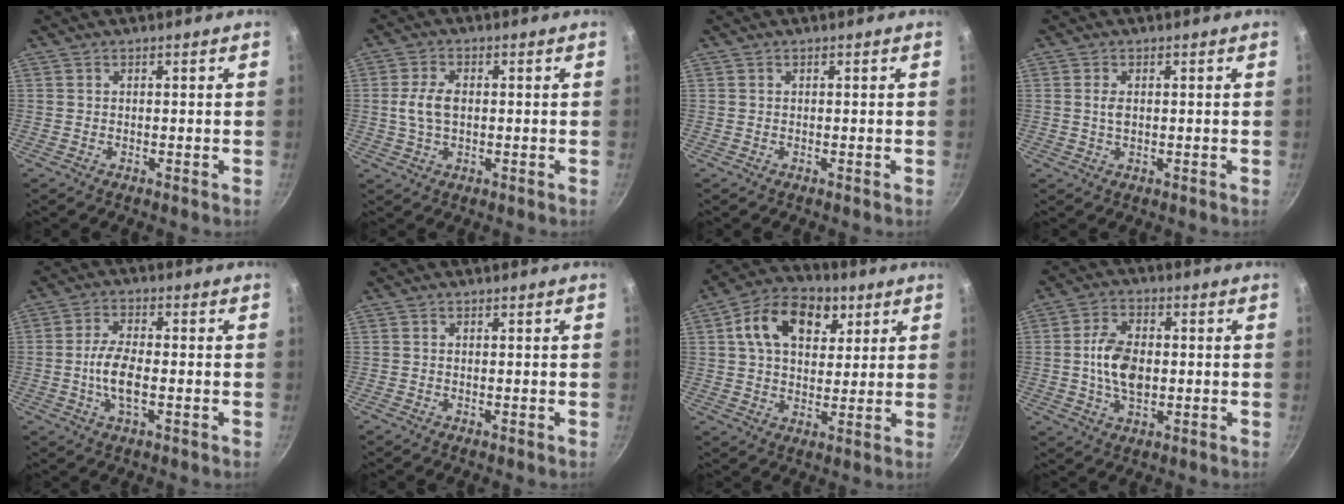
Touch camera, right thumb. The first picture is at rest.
{"total": 5.4, "force": [0.1, 3.2, 4.3], "torque": [-0.093, 0.007, 0.003]}
{"total": 0.0}
{"total": 2.1, "force": [0.2, 1.2, 1.7], "torque": [-0.036, -0.002, 0.004]}
{"total": 7.2, "force": [-1.2, 3.1, 6.4], "torque": [-0.128, 0.008, -0.024]}
{"total": 0.0}
{"total": 14.8, "force": [5.2, 9.8, 9.7], "torque": [-0.137, 0.003, 0.083]}
{"total": 9.6, "force": [-0.2, 5.8, 7.7], "torque": [-0.131, 0.005, -0.004]}